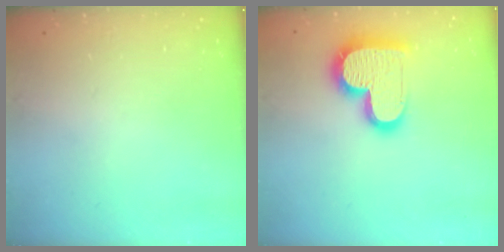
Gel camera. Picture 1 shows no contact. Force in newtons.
{"total": 17.7, "press": 17.6, "slide": 1.3}